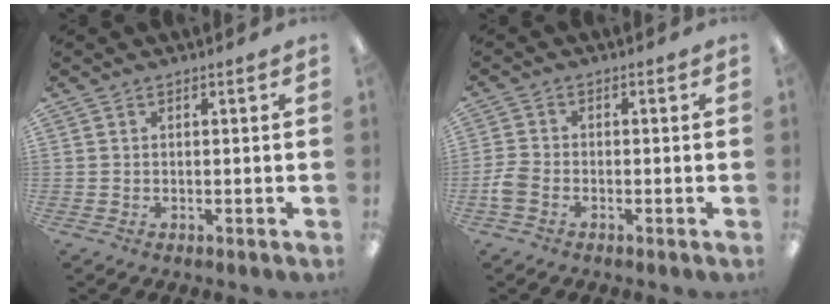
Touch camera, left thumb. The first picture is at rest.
{"total": 3.6, "force": [-1.6, 2.3, 2.3], "torque": [-0.050, 0.004, -0.031]}